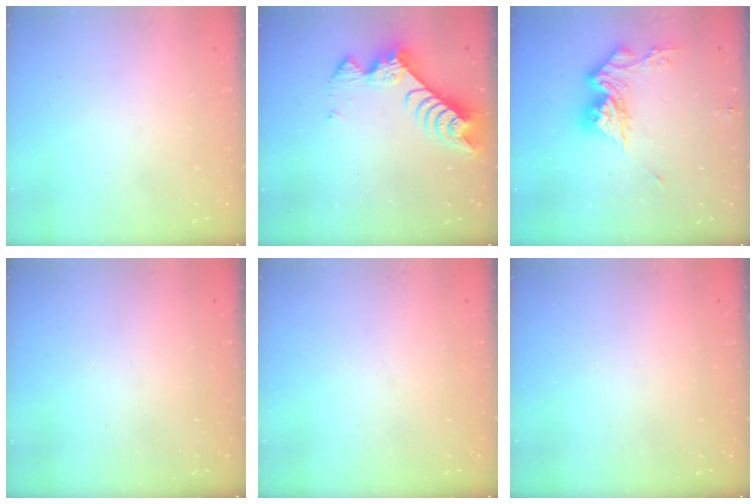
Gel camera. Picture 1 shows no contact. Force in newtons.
{"total": 8.4, "press": 8.3, "slide": 0.7}
{"total": 14.3, "press": 14.3, "slide": 1.1}
{"total": 0.0}
{"total": 0.0}
{"total": 0.0}